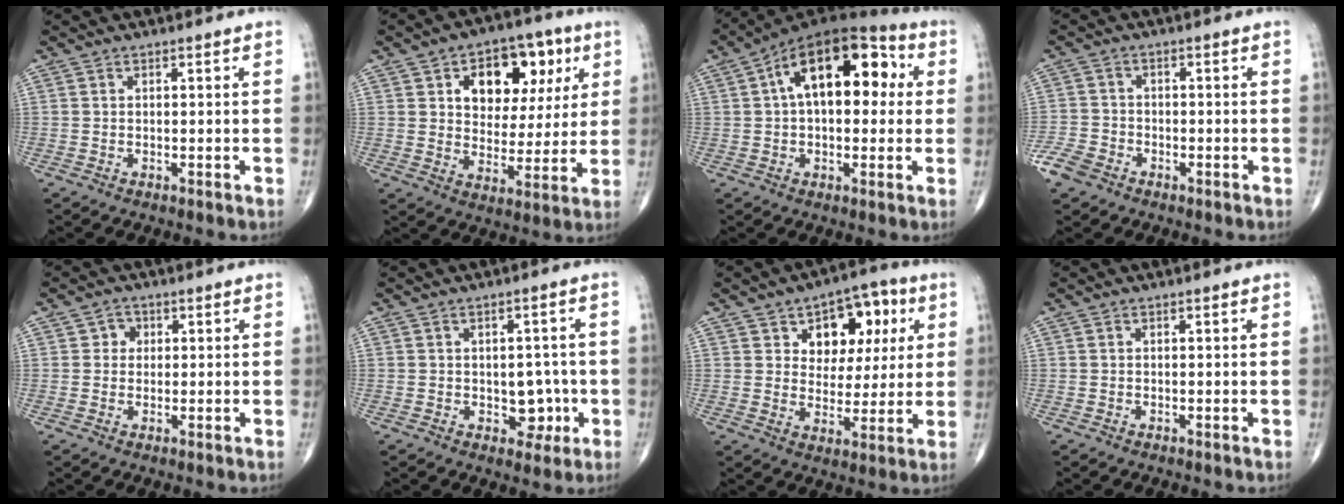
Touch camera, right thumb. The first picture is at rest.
{"total": 15.5, "force": [5.7, 10.0, 10.3], "torque": [-0.097, -0.005, 0.090]}
{"total": 18.4, "force": [3.9, 10.0, 14.9], "torque": [-0.201, 0.035, 0.048]}
{"total": 4.8, "force": [-3.1, 3.2, 1.8], "torque": [-0.038, 0.012, -0.061]}
{"total": 2.4, "force": [0.6, 2.2, 0.7], "torque": [0.007, 0.002, 0.002]}
{"total": 5.3, "force": [-1.1, 3.8, 3.5], "torque": [-0.009, 0.005, -0.010]}
{"total": 12.4, "force": [4.8, 8.1, 8.0], "torque": [-0.060, -0.008, 0.068]}
{"total": 0.0}